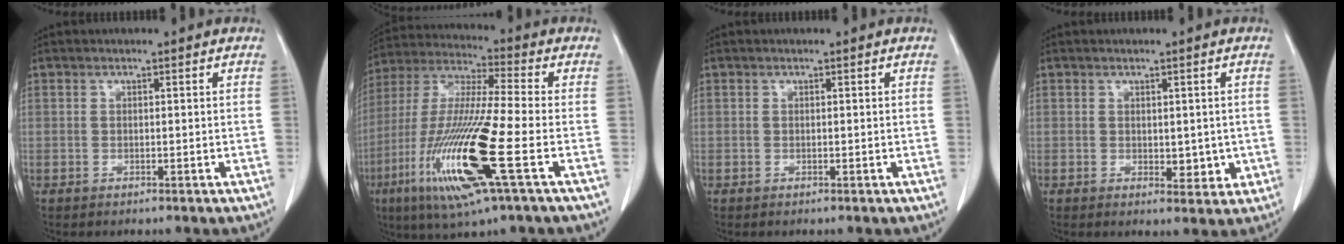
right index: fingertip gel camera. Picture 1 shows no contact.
{"total": 18.6, "force": [-6.4, 0.8, 17.5], "torque": [-0.375, -0.028, -0.124]}
{"total": 0.0}
{"total": 3.6, "force": [-0.1, 2.1, 3.0], "torque": [-0.030, -0.006, 0.007]}